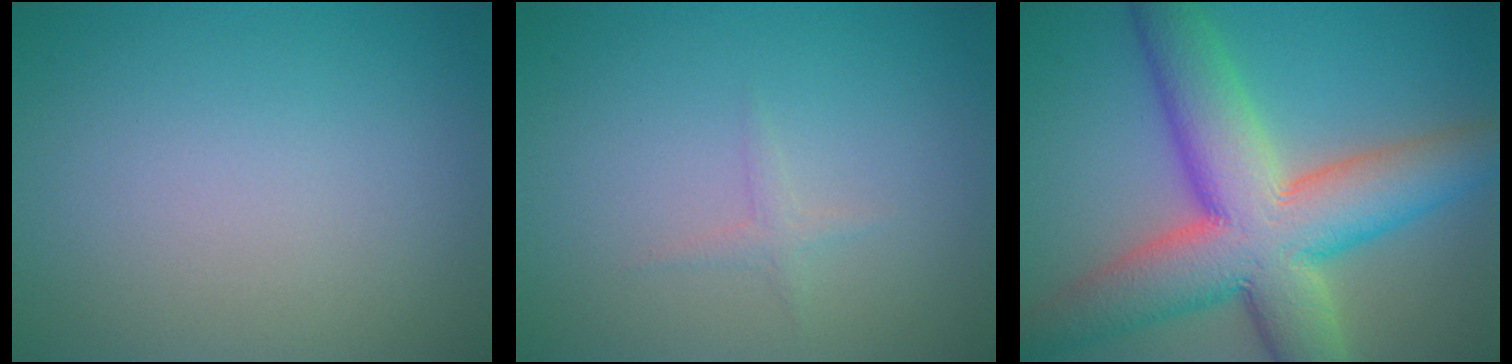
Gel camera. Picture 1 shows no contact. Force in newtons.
{"total": 0.8, "press": 0.8, "slide": 0.1}
{"total": 12.3, "press": 12.3, "slide": 0.5}